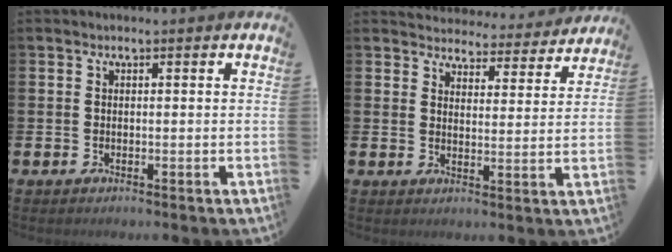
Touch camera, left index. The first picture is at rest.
{"total": 4.4, "force": [4.2, 1.0, 0.1], "torque": [-0.007, -0.040, 0.070]}